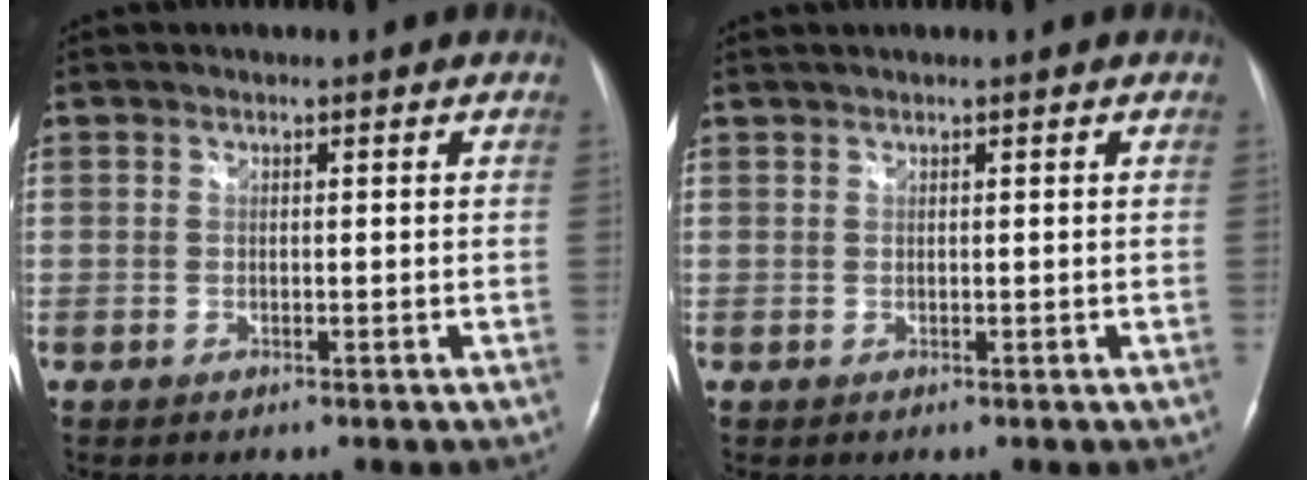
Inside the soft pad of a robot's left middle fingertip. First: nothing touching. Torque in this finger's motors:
{"motor_torque": [0.28, -0.16, -0.03, 0.01]}